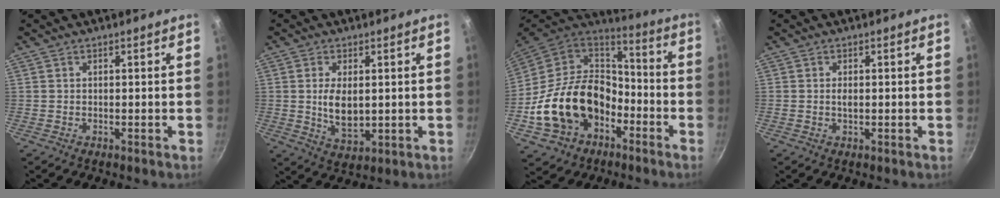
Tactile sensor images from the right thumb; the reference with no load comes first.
{"total": 7.1, "force": [0.6, 3.6, 6.0], "torque": [-0.105, -0.013, 0.021]}
{"total": 22.6, "force": [-7.3, 16.4, 13.6], "torque": [-0.220, 0.055, -0.117]}
{"total": 1.1, "force": [0.1, 0.5, 0.9], "torque": [-0.017, 0.000, 0.001]}